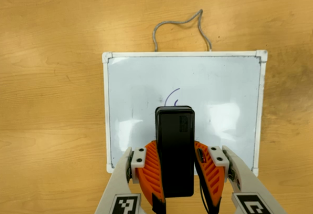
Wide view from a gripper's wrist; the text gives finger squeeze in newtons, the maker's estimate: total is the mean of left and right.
{"total": 6.1, "left": 5.2, "right": 7.0}